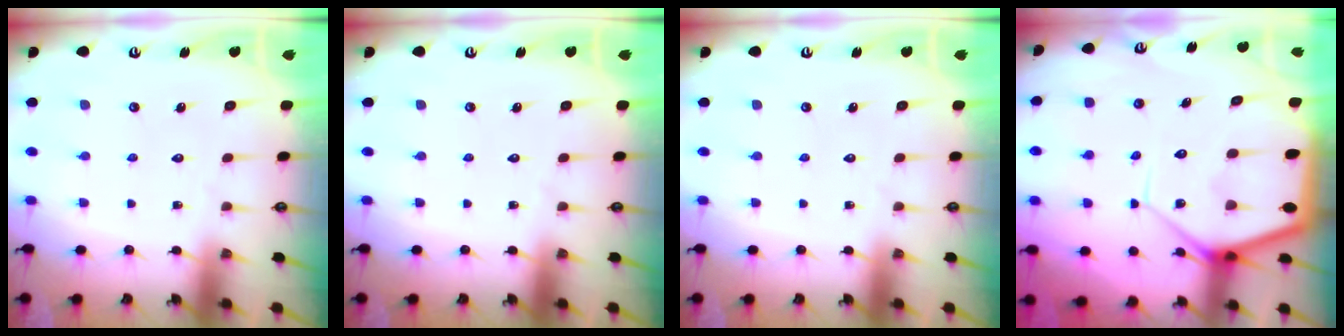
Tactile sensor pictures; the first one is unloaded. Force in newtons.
{"total": 0.0}
{"total": 0.0}
{"total": 12.6, "press": 12.6, "slide": 1.2}